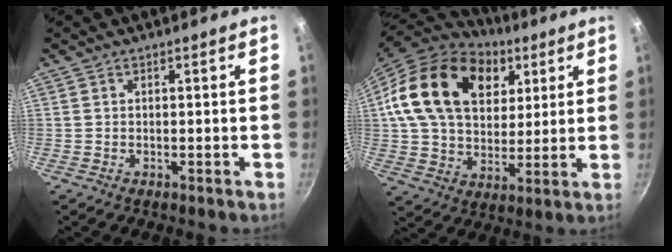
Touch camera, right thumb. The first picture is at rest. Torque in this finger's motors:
{"motor_torque": [1.65, 3.35, 0.85, -0.39, 0.42]}